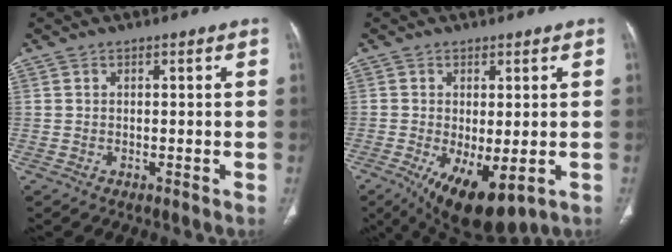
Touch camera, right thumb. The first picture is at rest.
{"total": 11.1, "force": [-3.9, 4.7, 9.2], "torque": [-0.146, -0.020, -0.046]}